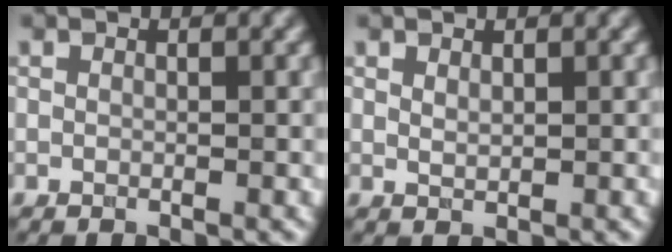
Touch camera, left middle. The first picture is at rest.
{"total": 0.8, "force": [0.6, 0.3, 0.4], "torque": [-0.011, -0.001, 0.013]}